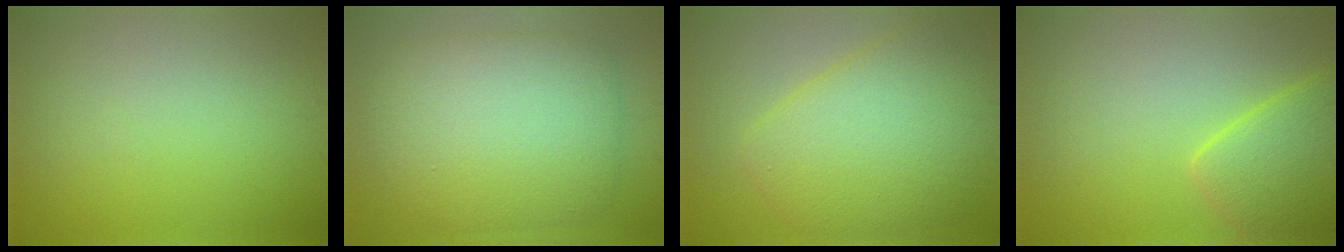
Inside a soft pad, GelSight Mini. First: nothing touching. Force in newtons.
{"total": 9.3, "press": 9.3, "slide": 0.2}
{"total": 8.8, "press": 8.8, "slide": 0.1}
{"total": 4.6, "press": 4.6, "slide": 0.4}